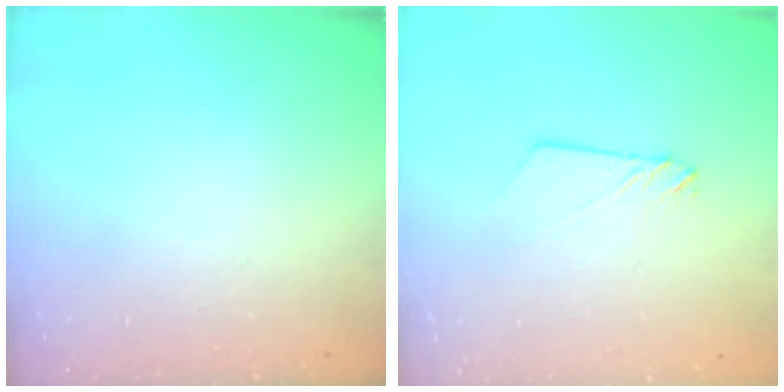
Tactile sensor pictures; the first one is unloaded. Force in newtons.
{"total": 2.3, "press": 2.3, "slide": 0.3}